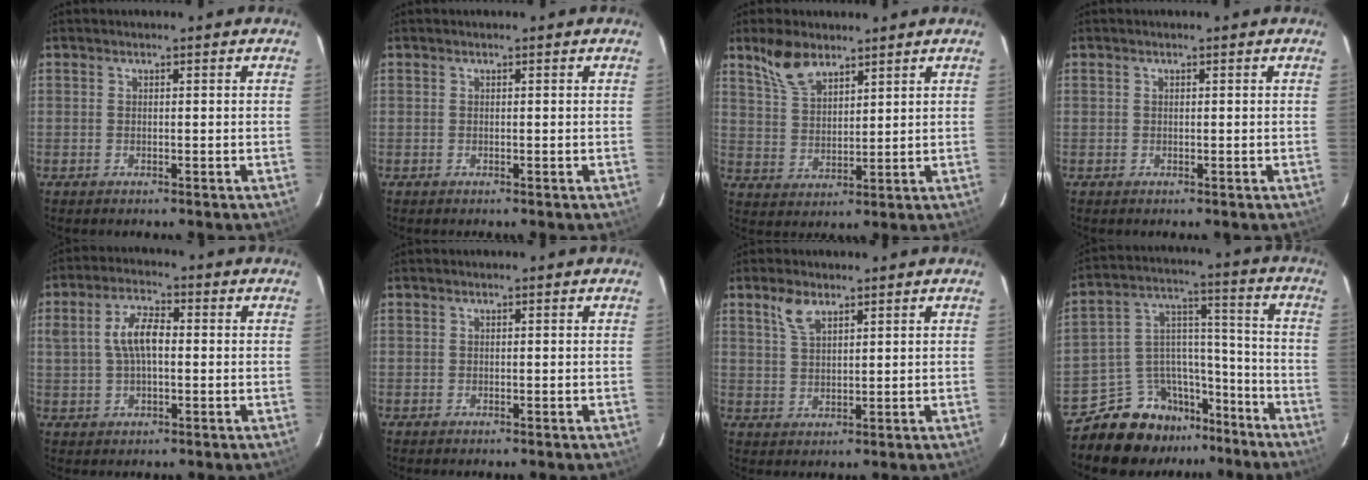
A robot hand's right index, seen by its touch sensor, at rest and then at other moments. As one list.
[{"total": 0.0}, {"total": 7.6, "force": [5.6, 3.5, 3.9], "torque": [-0.073, 0.013, 0.115]}, {"total": 0.0}, {"total": 7.0, "force": [0.5, 3.5, 6.1], "torque": [-0.115, 0.014, 0.013]}, {"total": 0.0}, {"total": 4.4, "force": [2.9, 2.0, 2.8], "torque": [-0.054, 0.006, 0.059]}, {"total": 13.9, "force": [-11.2, 7.6, 3.1], "torque": [-0.061, 0.067, -0.175]}]